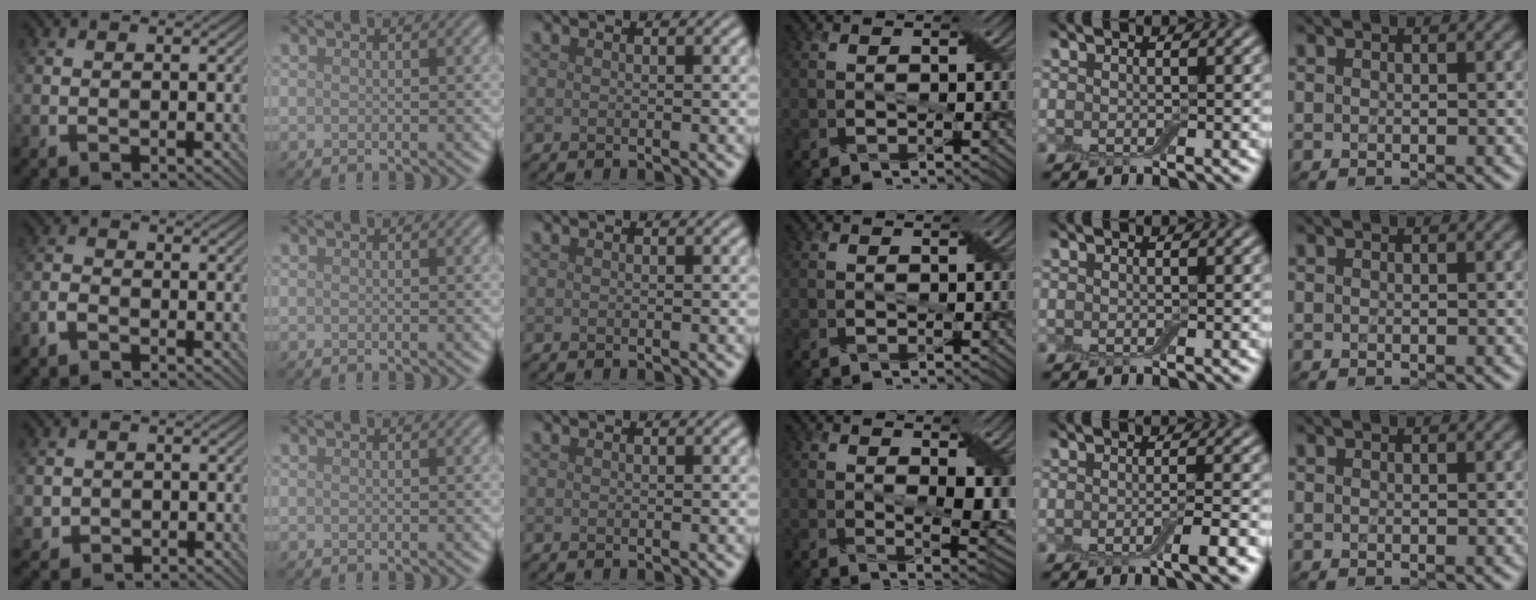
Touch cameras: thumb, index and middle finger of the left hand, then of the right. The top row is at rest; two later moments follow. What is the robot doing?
{"motion": "extract", "object": "backpack"}